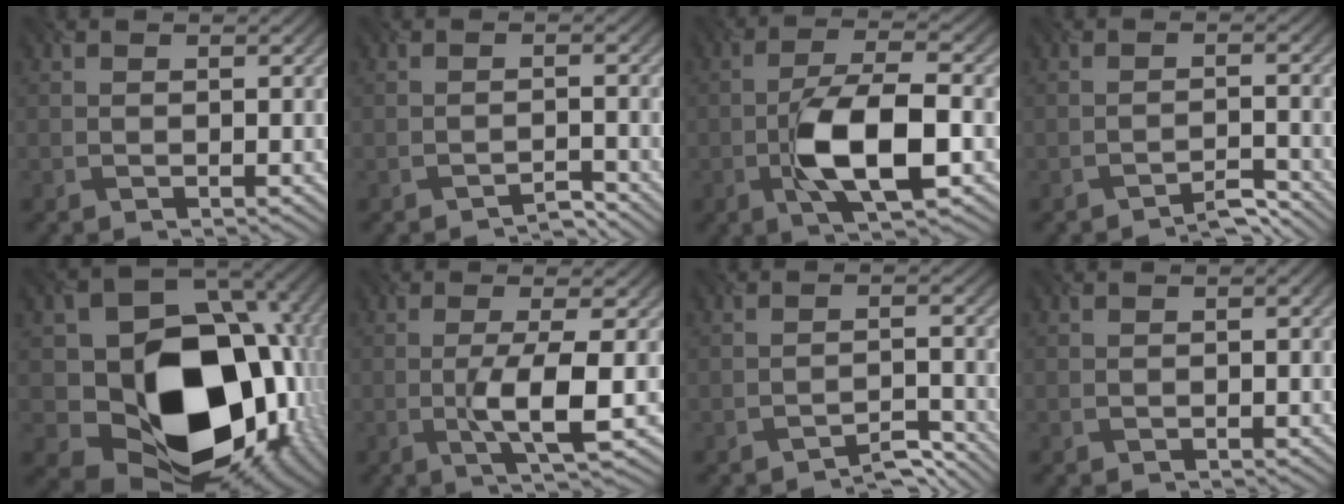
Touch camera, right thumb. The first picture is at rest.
{"total": 2.3, "force": [-2.3, -0.1, -0.3], "torque": [0.009, 0.006, -0.043]}
{"total": 9.6, "force": [-3.0, 3.5, 8.5], "torque": [-0.157, 0.005, -0.054]}
{"total": 3.3, "force": [-3.3, 0.1, 0.4], "torque": [-0.003, 0.011, -0.056]}
{"total": 18.8, "force": [-2.2, 14.8, 11.4], "torque": [-0.179, -0.056, 0.008]}
{"total": 5.3, "force": [-1.1, 0.8, 5.1], "torque": [-0.097, 0.005, -0.018]}
{"total": 3.6, "force": [-3.6, 0.2, 0.2], "torque": [-0.005, 0.007, -0.055]}
{"total": 1.6, "force": [0.4, 0.8, 1.3], "torque": [-0.010, 0.006, -0.004]}